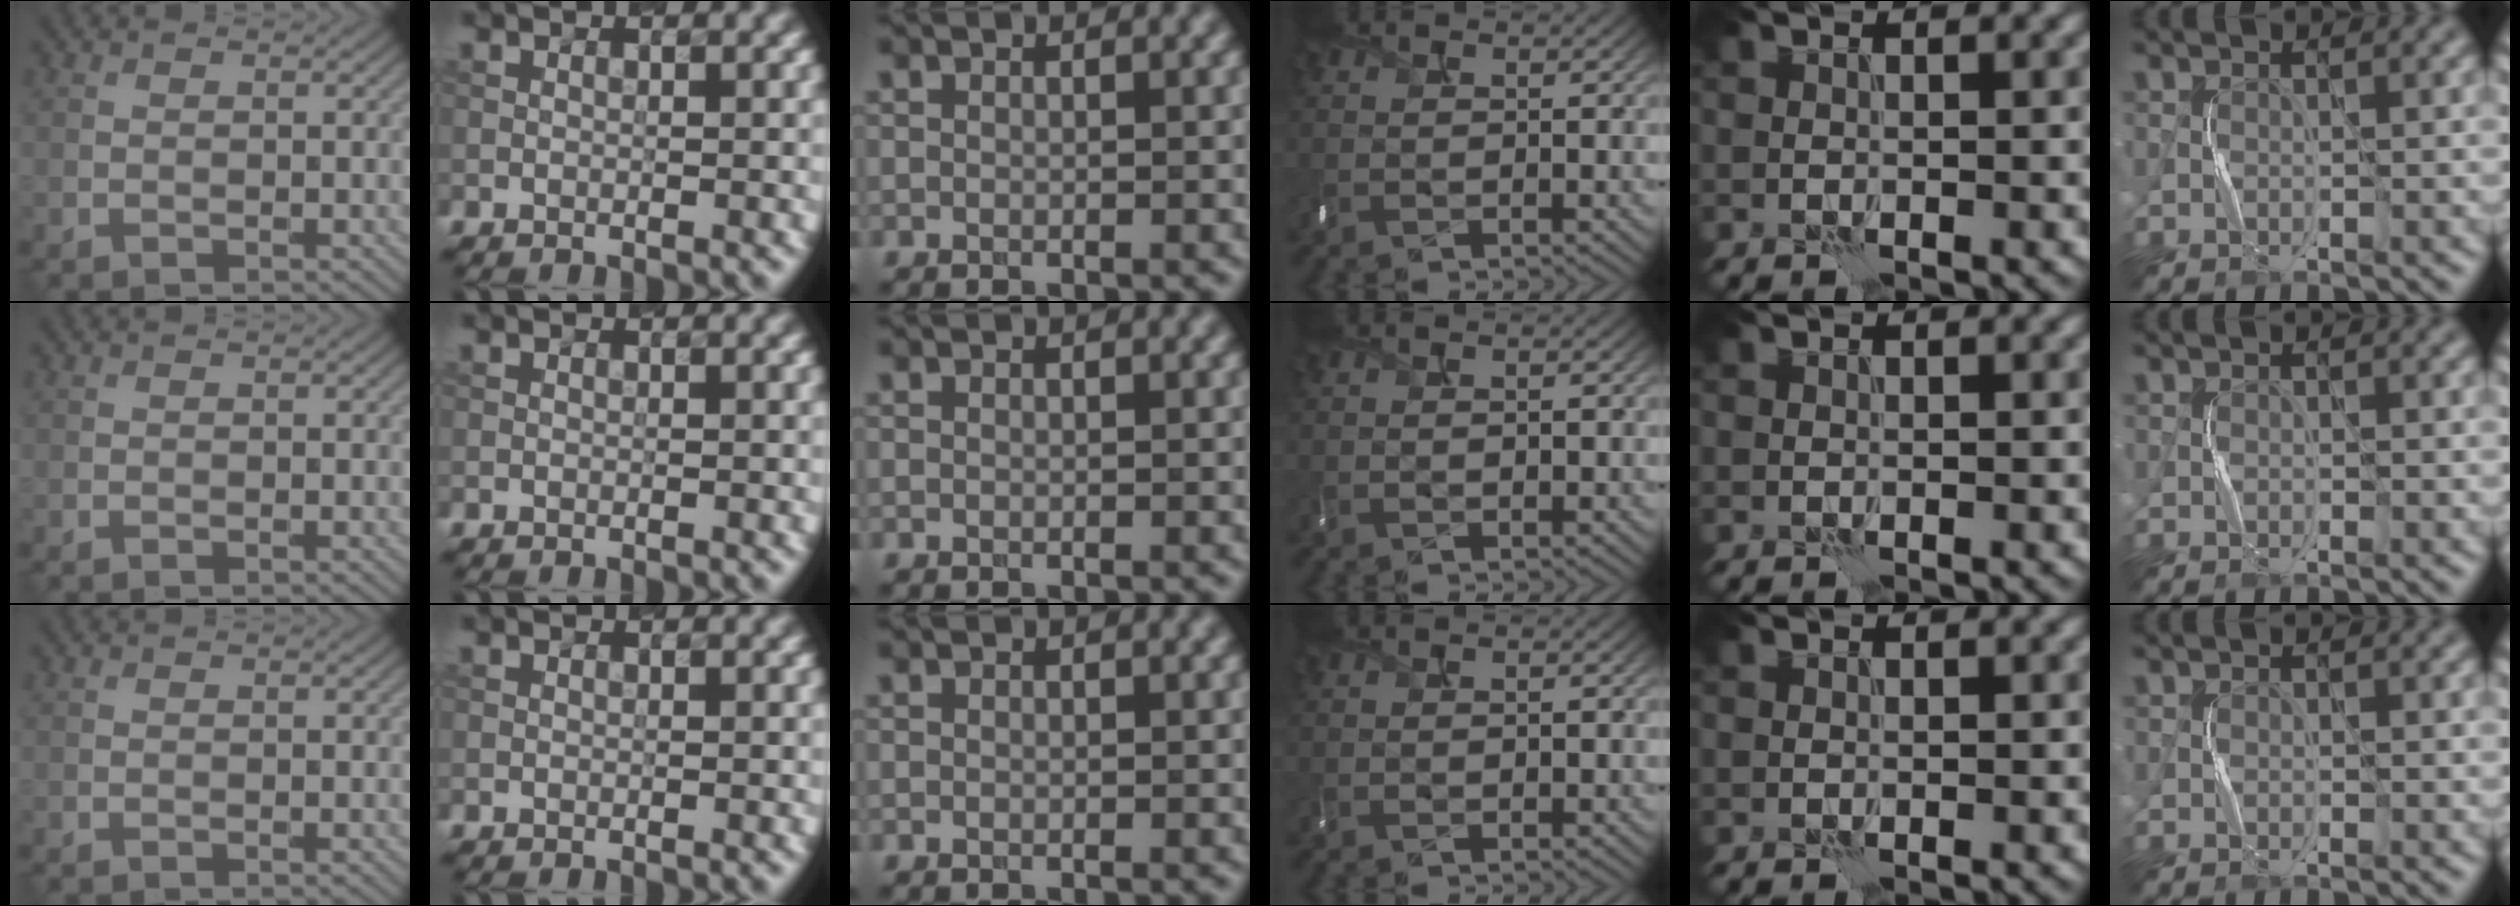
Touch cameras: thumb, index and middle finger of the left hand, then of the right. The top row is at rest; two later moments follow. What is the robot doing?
{"motion": "shake", "object": "handbell"}